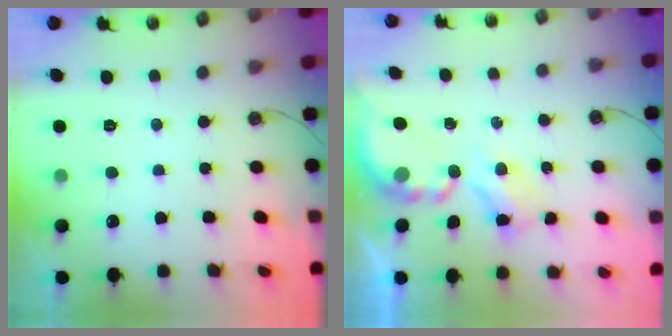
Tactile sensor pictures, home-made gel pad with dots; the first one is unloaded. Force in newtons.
{"total": 3.8, "press": 3.8, "slide": 0.2}